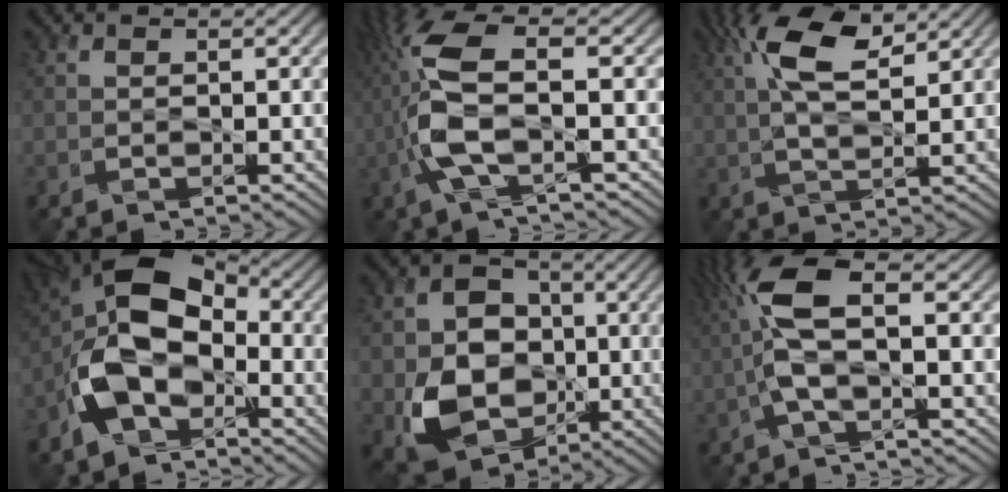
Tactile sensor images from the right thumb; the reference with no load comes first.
{"total": 9.5, "force": [-0.7, 2.9, 9.1], "torque": [-0.211, 0.022, -0.026]}
{"total": 8.7, "force": [4.0, 2.9, 7.2], "torque": [-0.151, 0.010, 0.072]}
{"total": 12.2, "force": [-3.5, 7.6, 8.9], "torque": [-0.177, 0.003, -0.078]}
{"total": 11.1, "force": [-1.9, 9.0, 6.1], "torque": [-0.127, -0.017, -0.040]}
{"total": 8.6, "force": [0.2, 2.7, 8.2], "torque": [-0.188, 0.023, -0.008]}